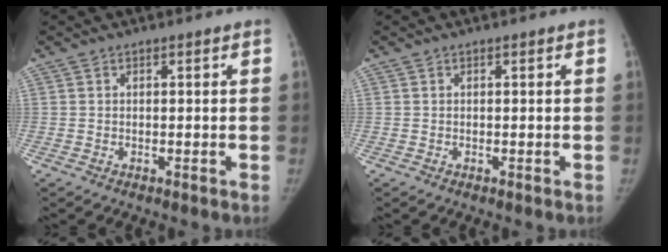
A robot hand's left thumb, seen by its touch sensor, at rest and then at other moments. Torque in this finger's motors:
{"motor_torque": [0.00, 0.00, 0.00, 0.00, 0.00]}